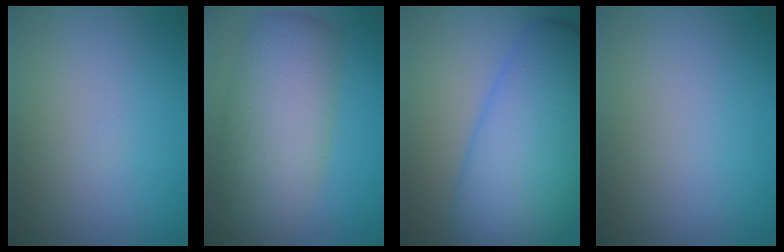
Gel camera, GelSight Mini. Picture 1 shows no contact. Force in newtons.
{"total": 7.6, "press": 7.6, "slide": 0.3}
{"total": 12.3, "press": 12.3, "slide": 0.2}
{"total": 0.0}